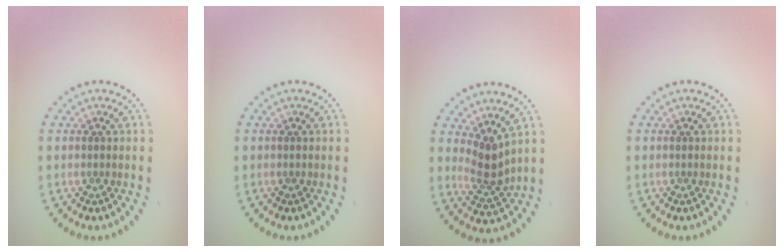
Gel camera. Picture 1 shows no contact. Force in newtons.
{"total": 0.0}
{"total": 2.7, "press": 1.9, "slide": 1.9}
{"total": 0.0}